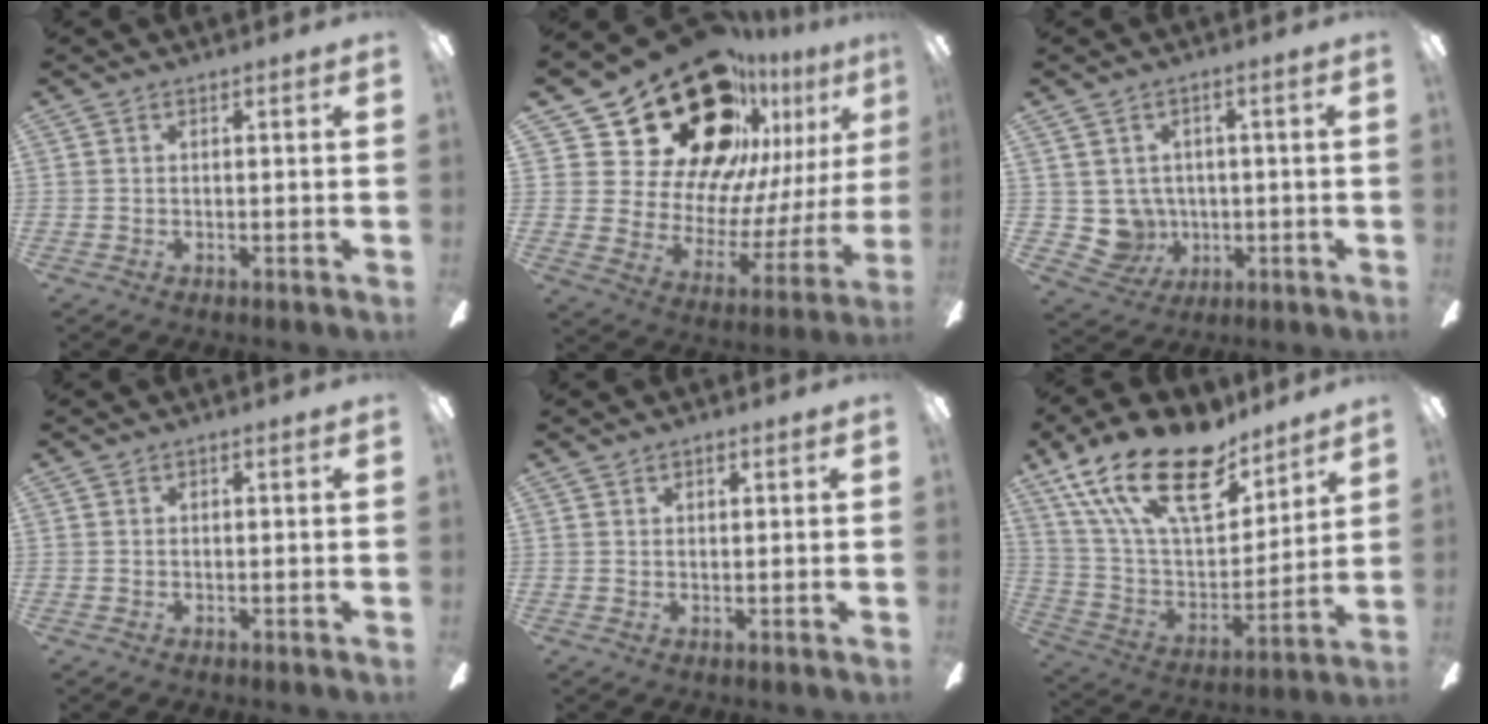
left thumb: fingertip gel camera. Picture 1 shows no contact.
{"total": 32.9, "force": [20.9, 17.8, 18.2], "torque": [-0.302, -0.152, 0.404]}
{"total": 6.4, "force": [0.9, 6.3, 1.2], "torque": [-0.064, -0.014, 0.024]}
{"total": 0.0}
{"total": 0.8, "force": [0.7, 0.4, 0.2], "torque": [-0.005, 0.001, 0.012]}
{"total": 24.3, "force": [15.6, 11.1, 15.0], "torque": [-0.281, -0.096, 0.273]}